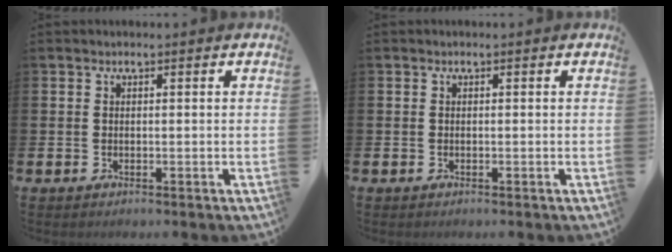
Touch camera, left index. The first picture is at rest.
{"total": 0.0}